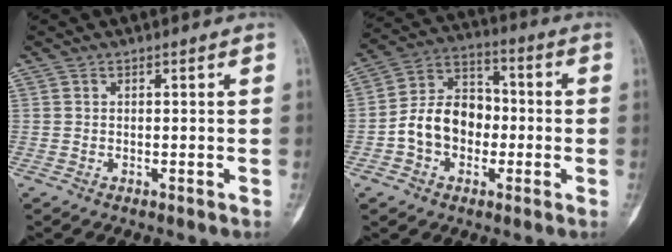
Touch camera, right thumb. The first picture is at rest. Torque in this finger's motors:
{"motor_torque": [0.85, 0.63, 1.03, -0.62, 0.11]}